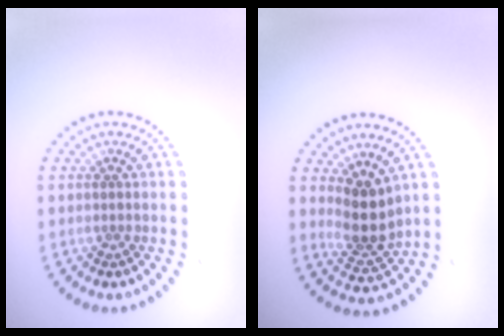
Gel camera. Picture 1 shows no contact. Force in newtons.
{"total": 3.5, "press": 2.9, "slide": 2.1}